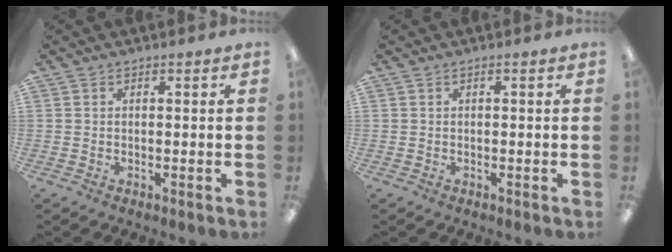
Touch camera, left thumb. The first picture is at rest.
{"total": 0.0}